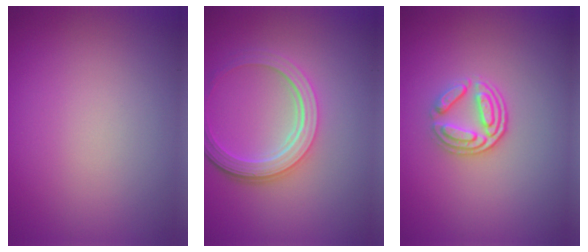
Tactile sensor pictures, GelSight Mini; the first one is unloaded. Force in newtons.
{"total": 4.8, "press": 3.6, "slide": 3.2}
{"total": 3.1, "press": 2.6, "slide": 1.7}